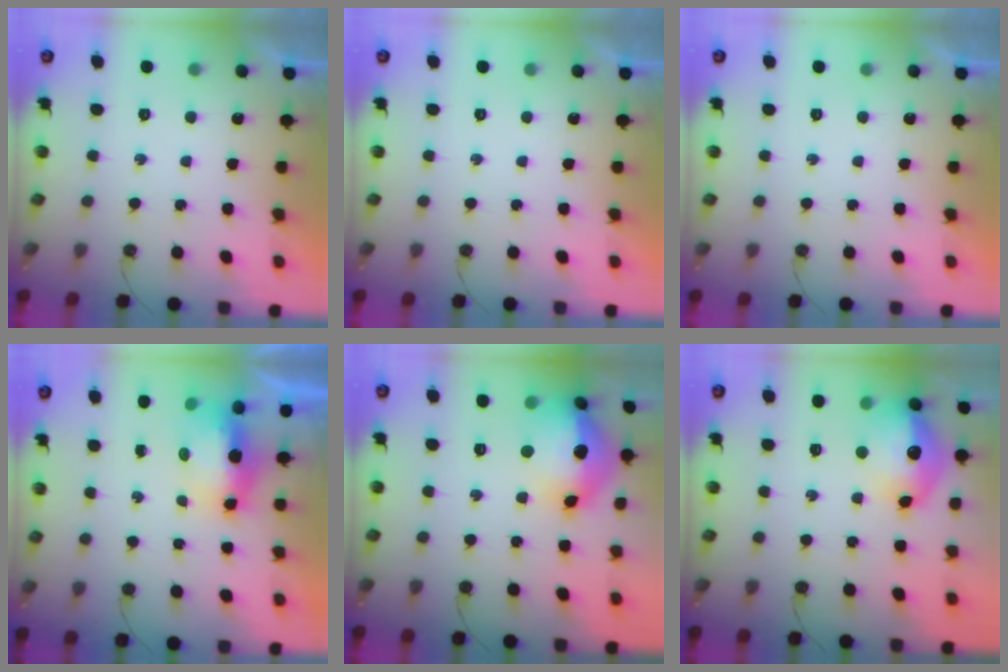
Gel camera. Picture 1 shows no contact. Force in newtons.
{"total": 0.0}
{"total": 0.0}
{"total": 7.7, "press": 7.7, "slide": 0.4}
{"total": 19.3, "press": 19.2, "slide": 1.6}
{"total": 16.0, "press": 15.9, "slide": 1.5}